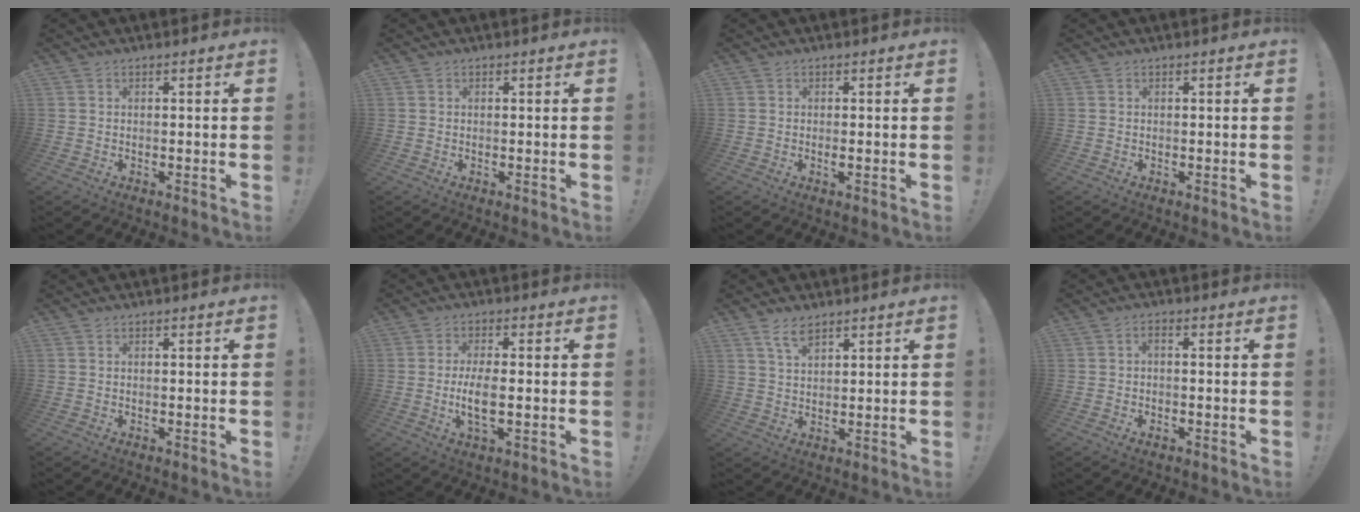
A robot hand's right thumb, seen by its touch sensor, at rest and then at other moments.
{"total": 0.0}
{"total": 1.0, "force": [-0.1, 0.1, 1.0], "torque": [-0.010, -0.005, -0.002]}
{"total": 0.0}
{"total": 0.0}
{"total": 7.5, "force": [-1.0, 2.3, 7.1], "torque": [-0.150, -0.012, -0.022]}
{"total": 5.1, "force": [3.6, 2.1, 3.1], "torque": [-0.052, -0.017, 0.064]}
{"total": 2.4, "force": [-0.9, 0.5, 2.1], "torque": [-0.036, 0.006, -0.015]}